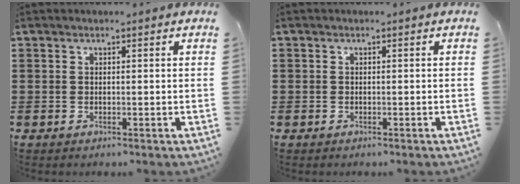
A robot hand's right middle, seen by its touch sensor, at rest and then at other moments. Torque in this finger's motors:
{"motor_torque": [-1.92, 0.22, -1.05, -0.21]}